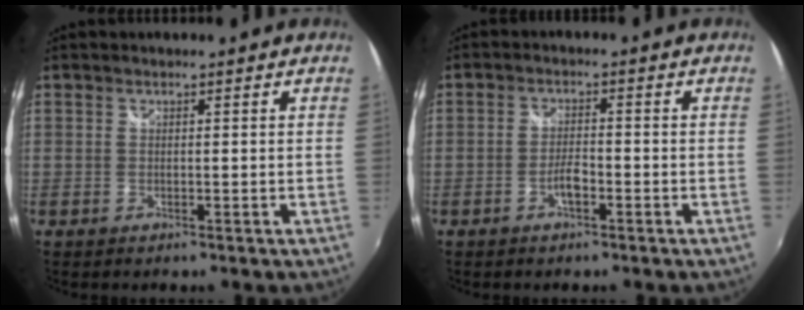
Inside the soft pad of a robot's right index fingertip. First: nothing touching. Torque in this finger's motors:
{"motor_torque": [0.56, 0.14, 0.35, 0.04]}